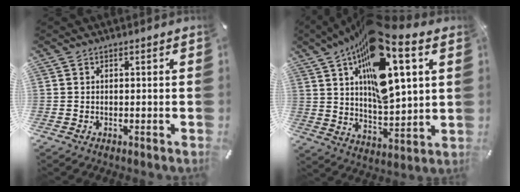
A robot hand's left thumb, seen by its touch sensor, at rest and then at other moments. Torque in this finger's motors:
{"motor_torque": [2.55, 2.45, 2.26, -0.51, 1.03]}